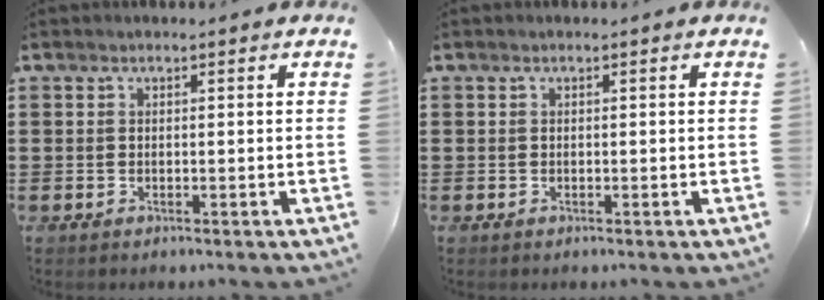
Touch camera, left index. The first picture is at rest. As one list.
[{"total": 0.0}]